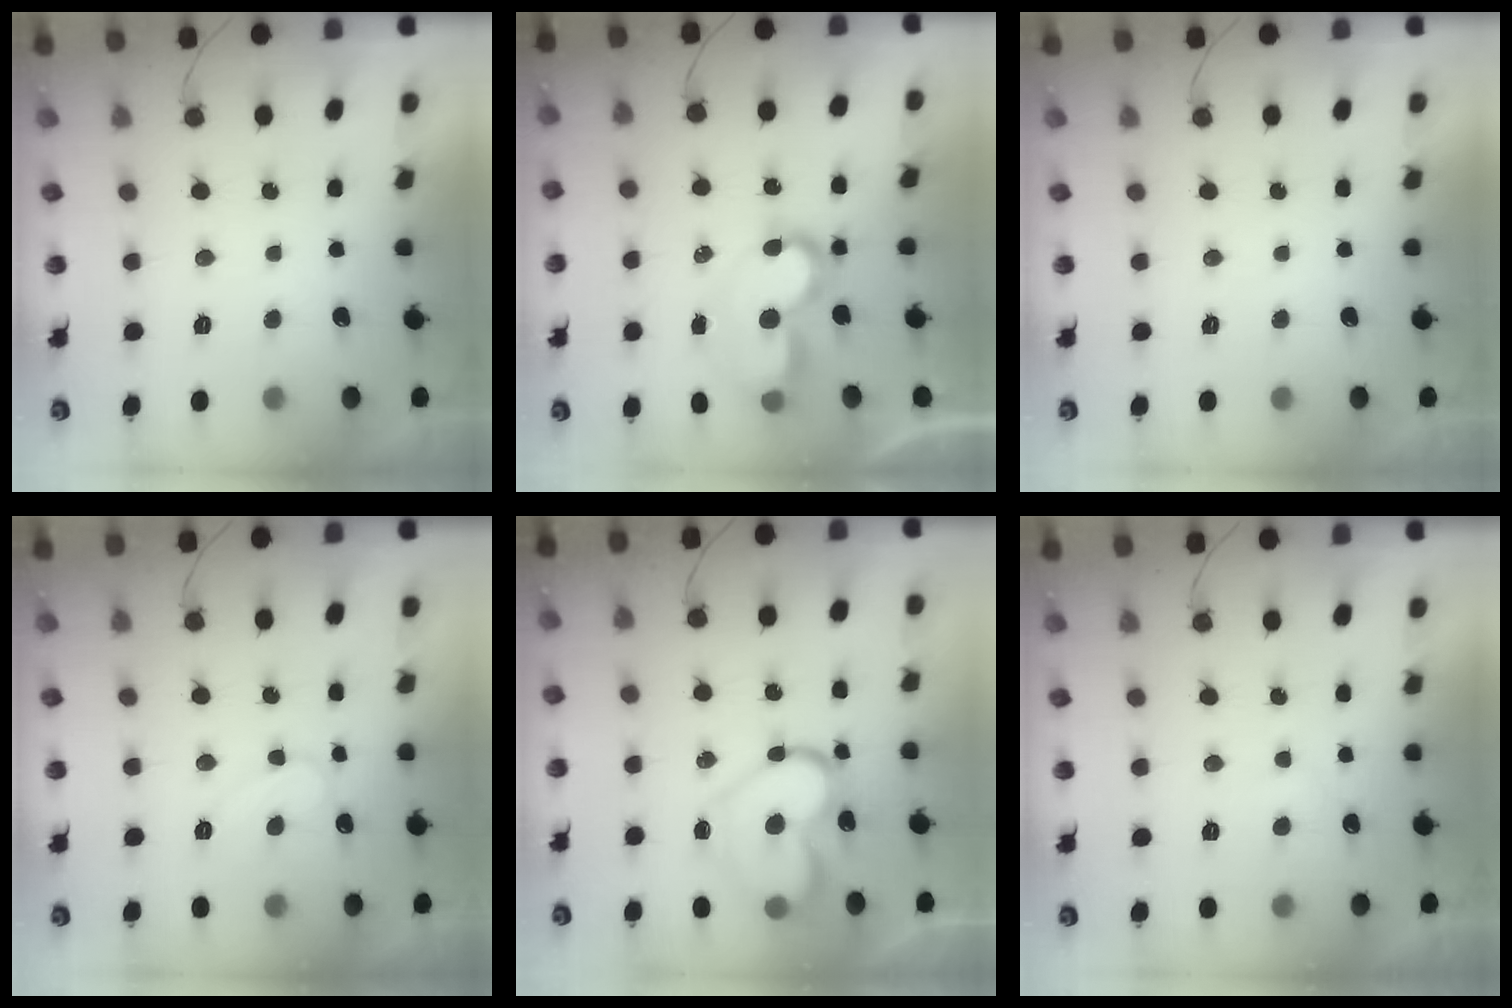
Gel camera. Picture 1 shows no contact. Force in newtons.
{"total": 8.4, "press": 8.3, "slide": 0.6}
{"total": 0.0}
{"total": 6.8, "press": 6.8, "slide": 0.6}
{"total": 16.1, "press": 16.0, "slide": 1.5}
{"total": 5.7, "press": 5.7, "slide": 0.4}